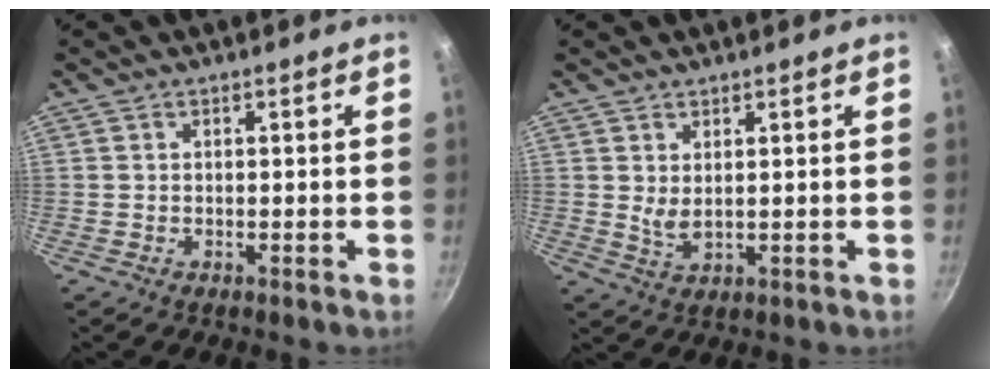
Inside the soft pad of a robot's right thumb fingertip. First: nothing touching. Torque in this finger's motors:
{"motor_torque": [0.44, 0.30, -0.20, -0.06, 0.01]}